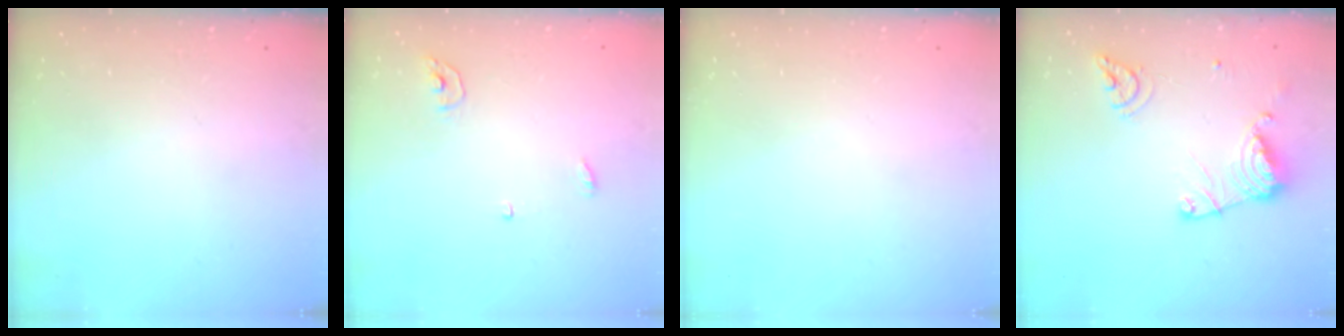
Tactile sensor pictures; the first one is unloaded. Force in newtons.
{"total": 3.8, "press": 3.8, "slide": 0.5}
{"total": 0.0}
{"total": 13.6, "press": 13.5, "slide": 1.5}